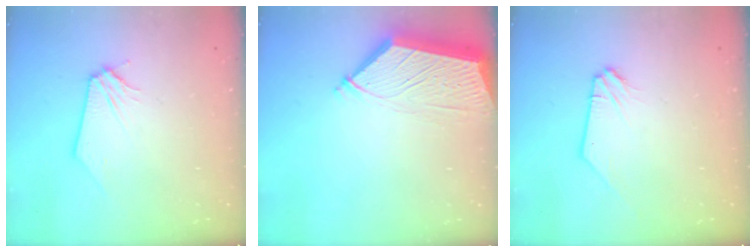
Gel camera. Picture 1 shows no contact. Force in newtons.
{"total": 7.3, "press": 7.3, "slide": 1.0}
{"total": 1.0, "press": 1.0, "slide": 0.1}